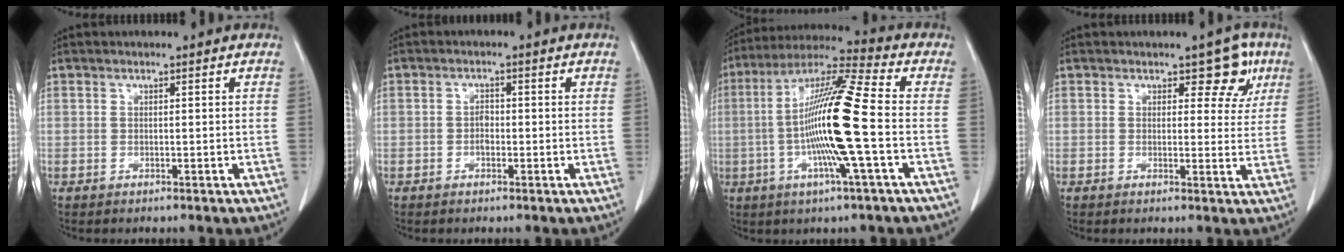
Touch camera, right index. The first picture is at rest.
{"total": 1.5, "force": [-0.5, 0.9, 1.1], "torque": [-0.017, 0.004, -0.009]}
{"total": 15.6, "force": [-2.2, -0.6, 15.4], "torque": [-0.291, 0.001, -0.055]}
{"total": 5.1, "force": [2.7, 3.0, 3.1], "torque": [-0.012, 0.005, 0.027]}